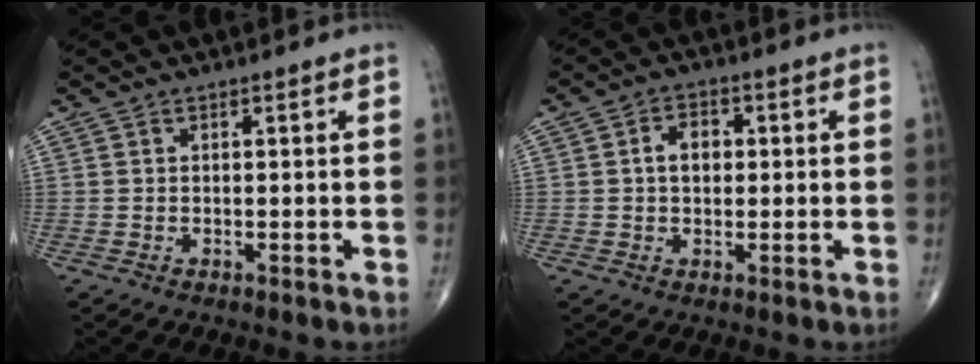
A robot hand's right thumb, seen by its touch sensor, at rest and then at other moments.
{"total": 4.6, "force": [0.5, 3.2, 3.3], "torque": [-0.044, 0.012, 0.003]}